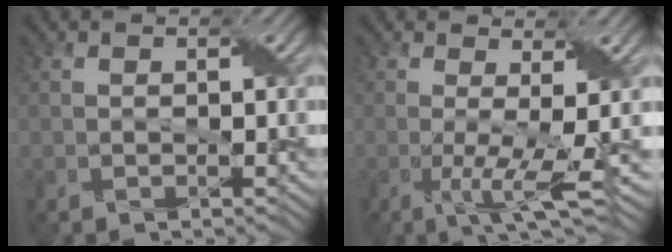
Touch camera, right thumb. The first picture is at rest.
{"total": 5.9, "force": [-0.9, 1.1, 5.7], "torque": [-0.102, -0.008, -0.015]}